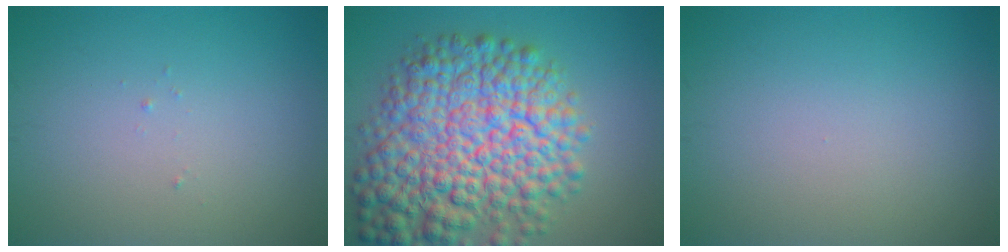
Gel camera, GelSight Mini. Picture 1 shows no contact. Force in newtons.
{"total": 12.3, "press": 12.3, "slide": 0.5}
{"total": 0.0}